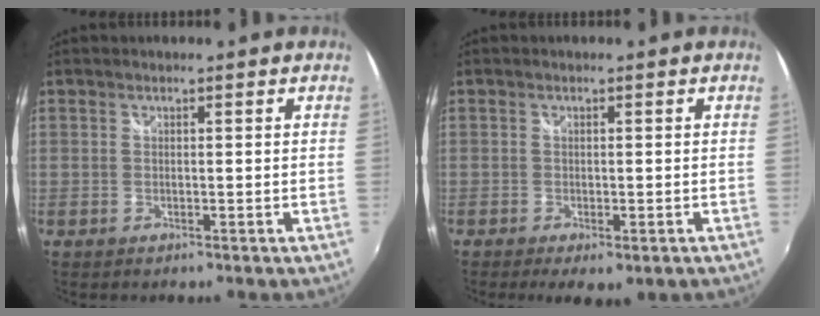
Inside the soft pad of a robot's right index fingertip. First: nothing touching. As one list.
[{"total": 4.6, "force": [-2.7, 1.7, 3.3], "torque": [-0.064, -0.022, -0.036]}]